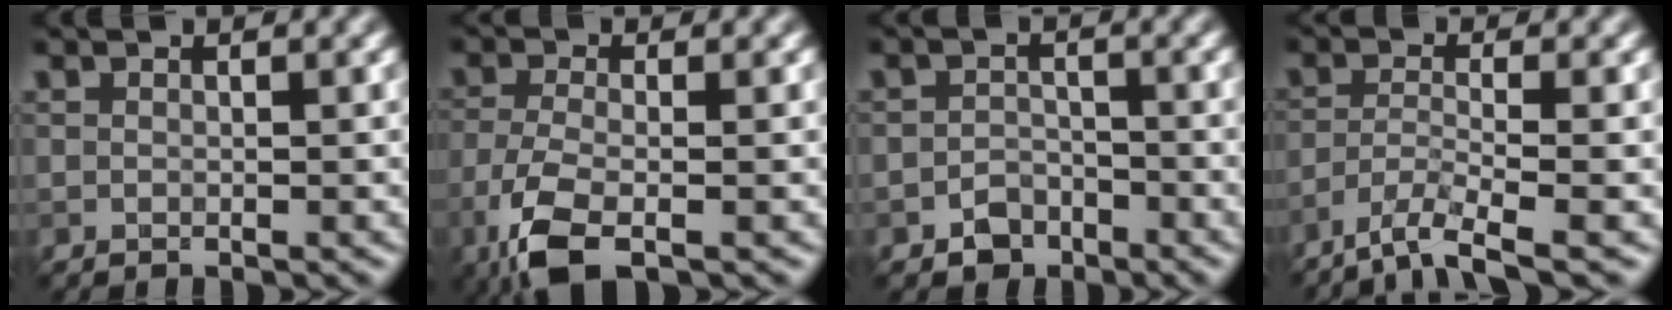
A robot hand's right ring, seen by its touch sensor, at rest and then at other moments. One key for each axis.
{"total": 5.7, "fx": -3.3, "fy": 1.9, "fz": 4.3, "tx": -0.100, "ty": -0.012, "tz": -0.075}
{"total": 2.3, "fx": -1.5, "fy": 1.6, "fz": 0.5, "tx": 0.001, "ty": 0.006, "tz": -0.031}
{"total": 4.3, "fx": -3.2, "fy": 0.6, "fz": 2.9, "tx": -0.052, "ty": -0.006, "tz": -0.069}